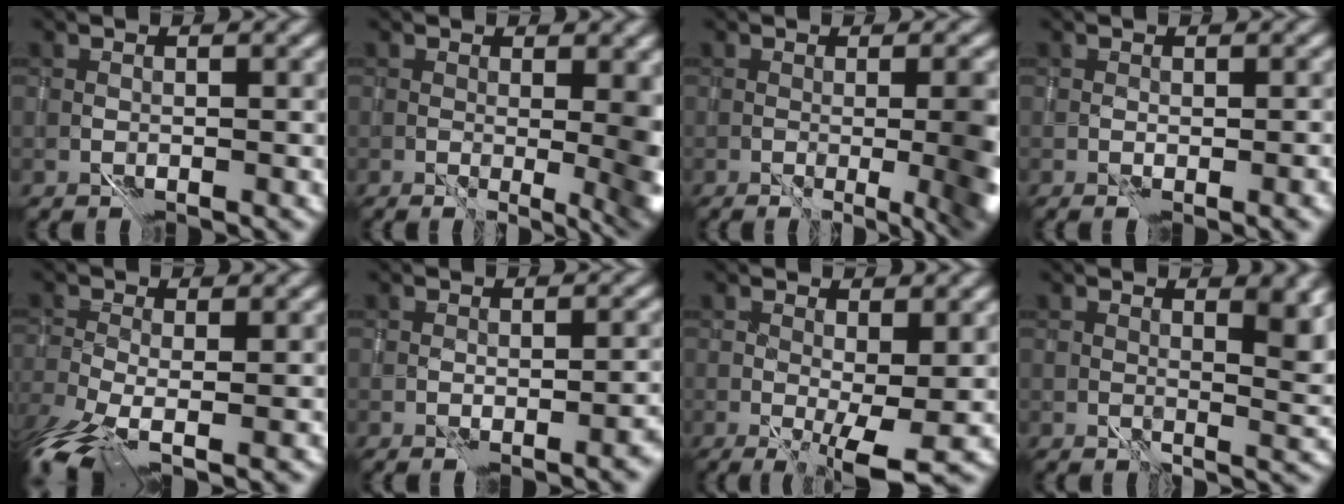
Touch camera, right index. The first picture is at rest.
{"total": 7.3, "force": [0.8, 2.8, 6.7], "torque": [-0.036, 0.001, 0.024]}
{"total": 8.7, "force": [-0.6, 3.2, 8.1], "torque": [-0.064, -0.001, 0.015]}
{"total": 2.6, "force": [-0.6, 0.8, 2.4], "torque": [-0.032, -0.004, 0.004]}
{"total": 6.0, "force": [-2.2, 2.5, 5.0], "torque": [-0.094, -0.020, -0.036]}
{"total": 2.7, "force": [-1.0, 0.7, 2.4], "torque": [-0.032, 0.000, -0.003]}
{"total": 3.5, "force": [0.5, 0.4, 3.4], "torque": [-0.060, -0.003, 0.012]}
{"total": 4.5, "force": [2.8, 1.0, 3.4], "torque": [-0.032, 0.004, 0.047]}